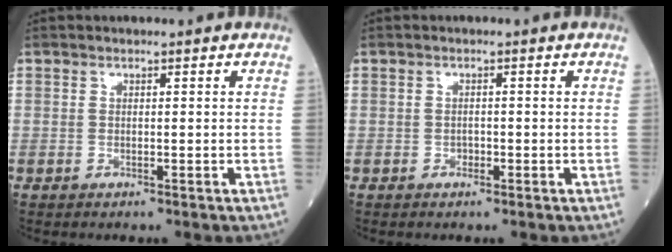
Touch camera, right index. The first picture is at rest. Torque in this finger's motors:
{"motor_torque": [0.13, -0.02, 0.06, 0.01]}